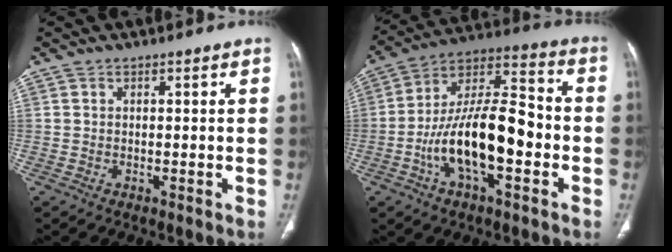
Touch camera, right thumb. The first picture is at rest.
{"total": 19.4, "force": [-4.7, 8.4, 16.8], "torque": [-0.285, 0.044, -0.084]}